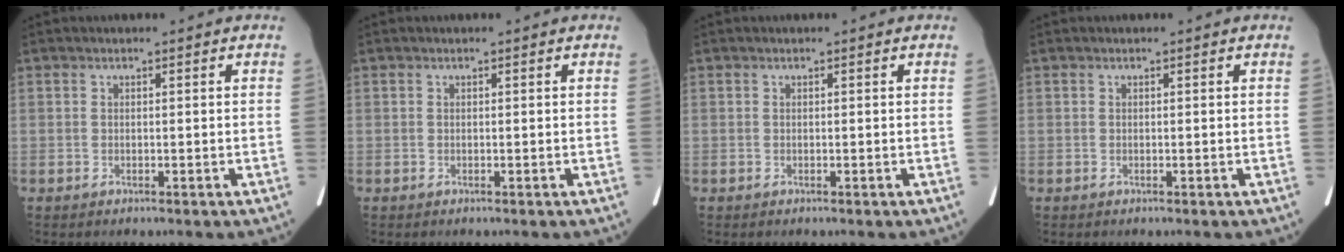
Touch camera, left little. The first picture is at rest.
{"total": 0.0}
{"total": 0.0}
{"total": 0.0}